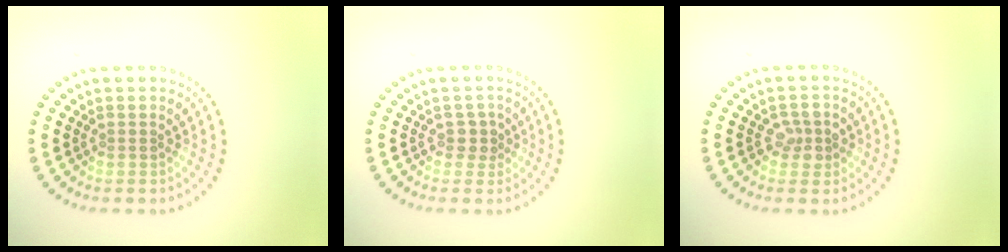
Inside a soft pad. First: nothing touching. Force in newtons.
{"total": 1.6, "press": 1.2, "slide": 1.0}
{"total": 1.9, "press": 1.9, "slide": 0.5}